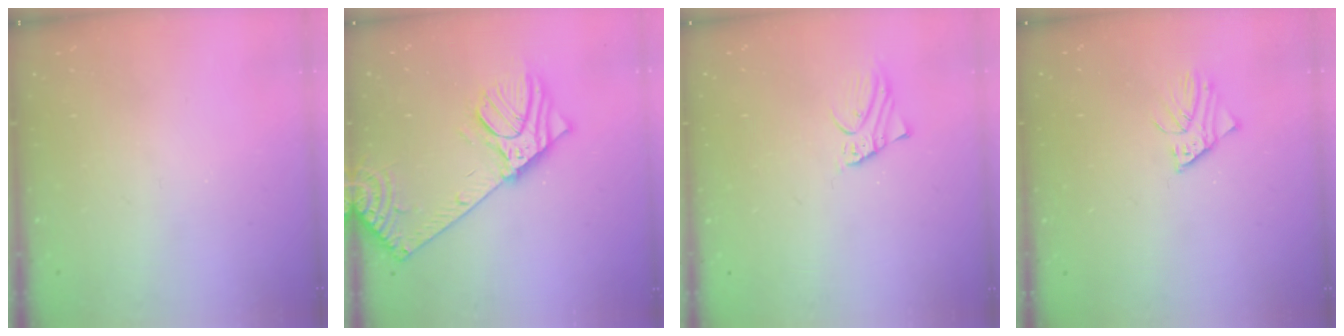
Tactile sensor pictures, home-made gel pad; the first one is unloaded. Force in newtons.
{"total": 18.3, "press": 17.9, "slide": 3.8}
{"total": 2.6, "press": 2.6, "slide": 0.0}
{"total": 1.8, "press": 1.8, "slide": 0.2}